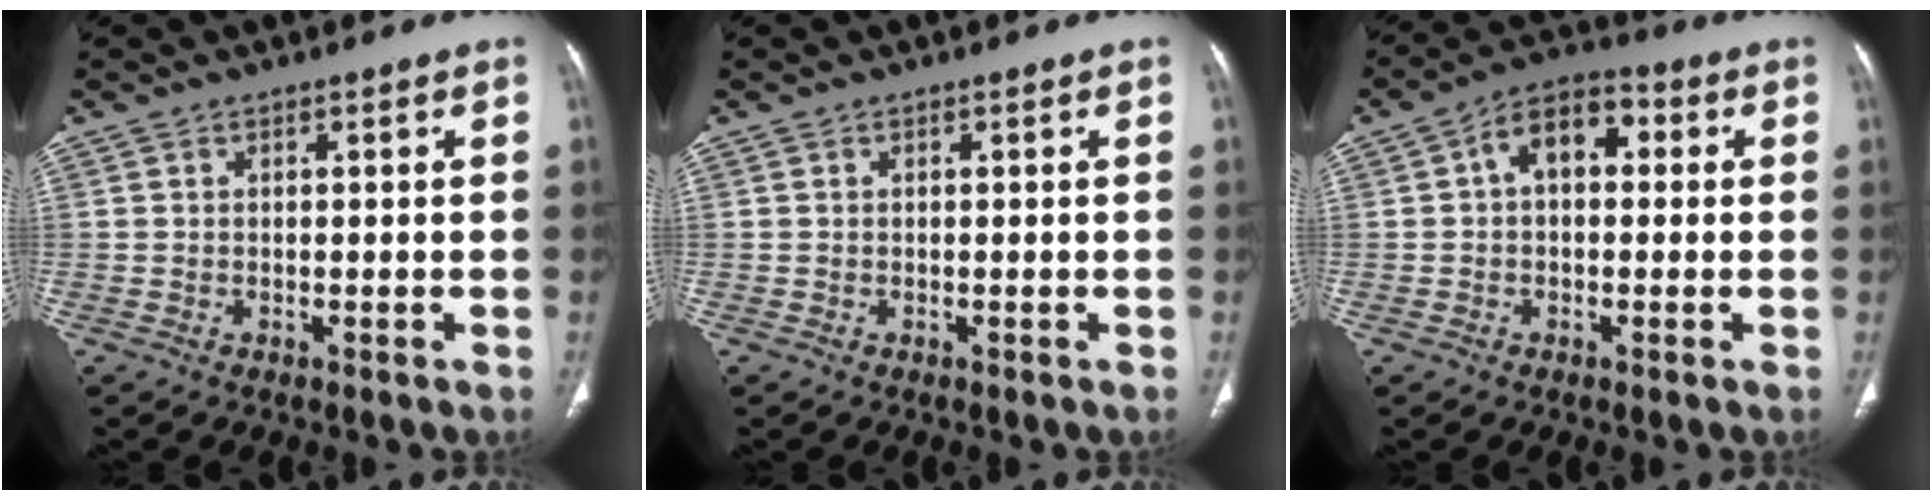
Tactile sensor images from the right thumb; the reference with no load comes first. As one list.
[{"total": 0.0}, {"total": 8.4, "force": [1.2, 5.4, 6.3], "torque": [-0.080, 0.029, 0.007]}]